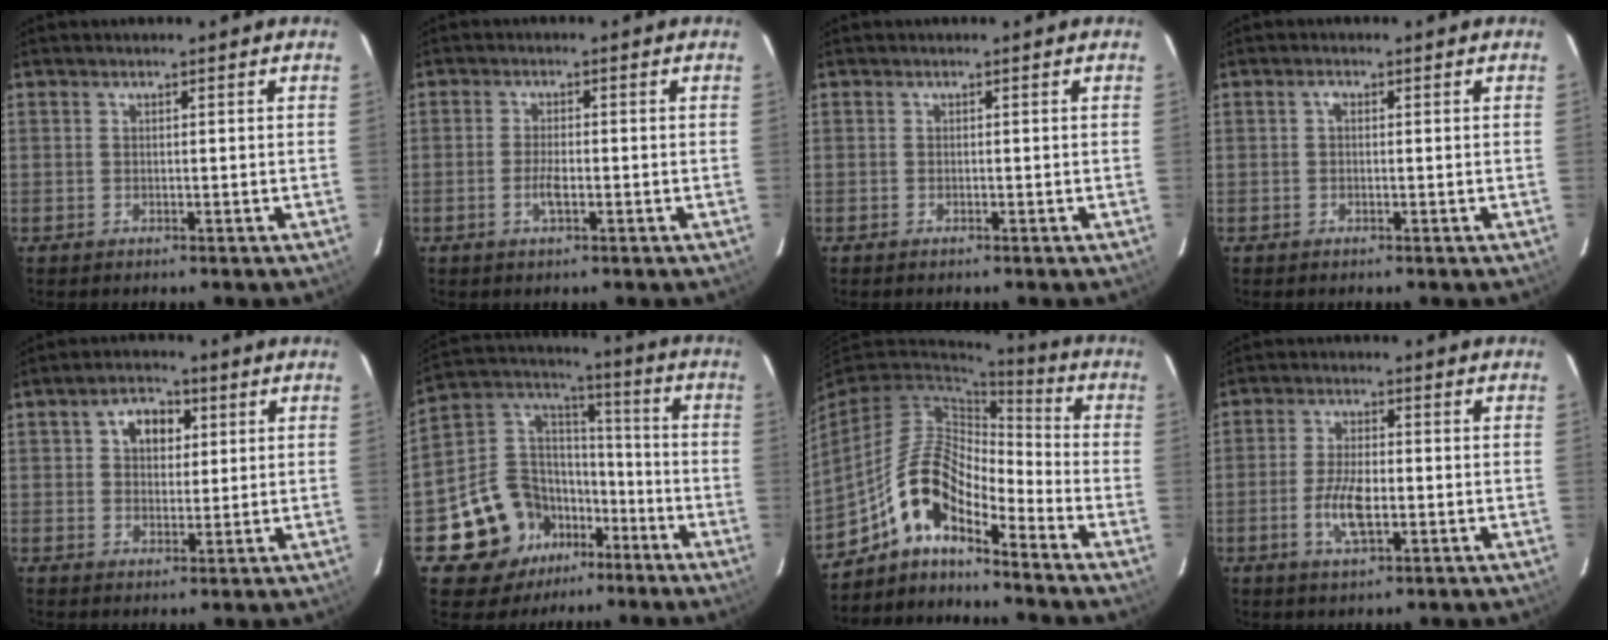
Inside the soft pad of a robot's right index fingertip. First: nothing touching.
{"total": 2.9, "force": [-1.0, 0.9, 2.6], "torque": [-0.055, 0.000, -0.021]}
{"total": 0.0}
{"total": 0.9, "force": [0.2, 0.6, 0.7], "torque": [-0.014, 0.006, 0.000]}
{"total": 6.1, "force": [2.1, 4.3, 3.8], "torque": [-0.059, 0.020, 0.037]}
{"total": 15.4, "force": [-8.8, 11.8, 4.6], "torque": [-0.118, 0.061, -0.139]}
{"total": 10.3, "force": [-7.1, 3.5, 6.6], "torque": [-0.132, 0.018, -0.143]}
{"total": 6.8, "force": [-1.8, 2.6, 6.1], "torque": [-0.126, -0.002, -0.036]}